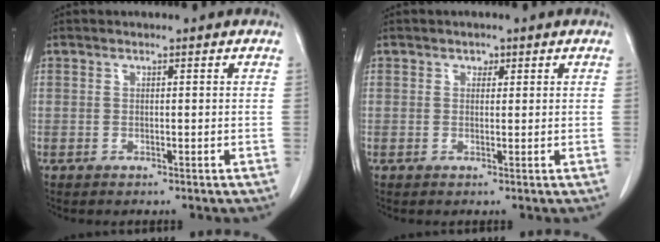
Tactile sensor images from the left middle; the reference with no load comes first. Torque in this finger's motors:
{"motor_torque": [0.00, 0.02, -0.02, 0.00]}